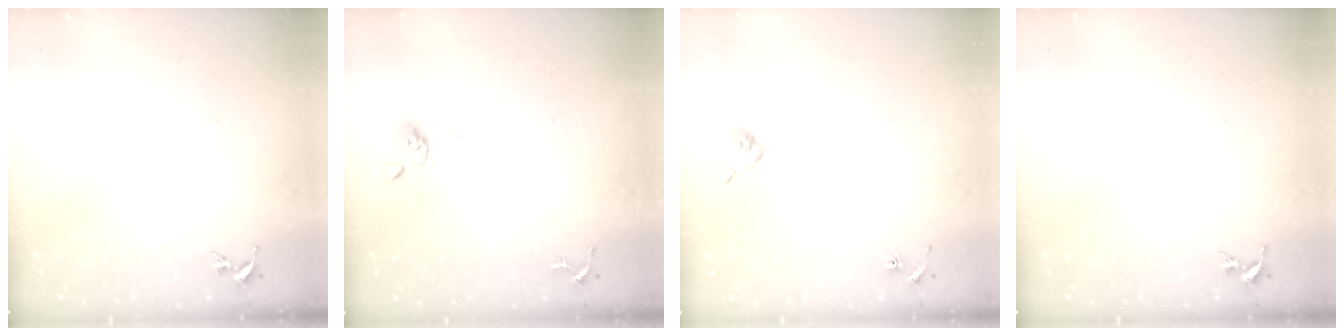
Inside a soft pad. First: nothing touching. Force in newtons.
{"total": 6.0, "press": 5.9, "slide": 1.2}
{"total": 4.9, "press": 4.9, "slide": 0.7}
{"total": 0.0}